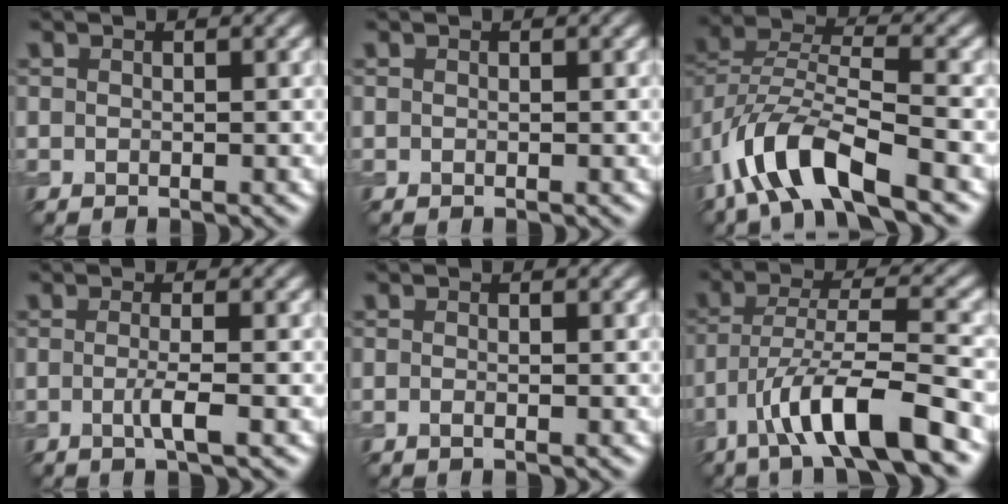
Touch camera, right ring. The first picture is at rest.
{"total": 0.0}
{"total": 8.7, "force": [-5.0, 3.2, 6.4], "torque": [-0.124, 0.003, -0.101]}
{"total": 2.3, "force": [-0.5, 0.4, 2.2], "torque": [-0.039, -0.004, -0.014]}
{"total": 0.8, "force": [-0.4, 0.3, 0.7], "torque": [-0.014, -0.007, -0.010]}
{"total": 9.4, "force": [-5.3, 2.0, 7.5], "torque": [-0.129, 0.009, -0.098]}